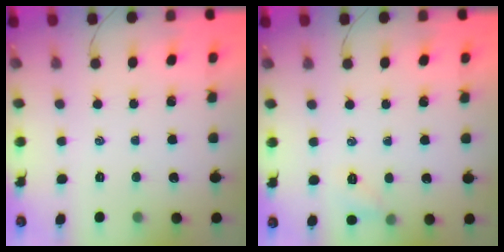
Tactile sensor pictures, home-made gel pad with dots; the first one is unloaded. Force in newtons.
{"total": 5.6, "press": 5.5, "slide": 1.4}